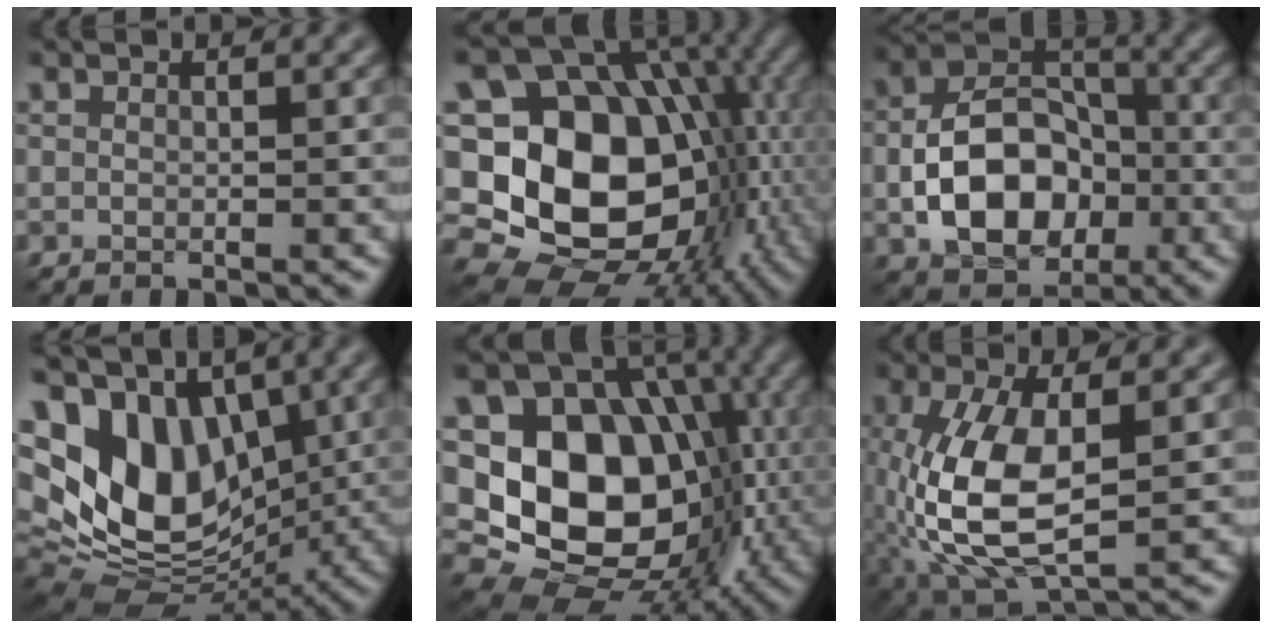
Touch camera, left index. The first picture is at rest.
{"total": 21.5, "force": [-1.8, 17.7, 11.9], "torque": [-0.193, 0.011, -0.044]}
{"total": 9.4, "force": [-2.4, 6.5, 6.4], "torque": [-0.113, 0.008, -0.042]}
{"total": 14.6, "force": [2.5, 10.2, 10.1], "torque": [-0.194, 0.010, 0.061]}
{"total": 16.3, "force": [-1.3, 12.8, 10.1], "torque": [-0.156, -0.008, -0.019]}
{"total": 9.3, "force": [-1.1, 4.2, 8.3], "torque": [-0.195, -0.005, -0.017]}